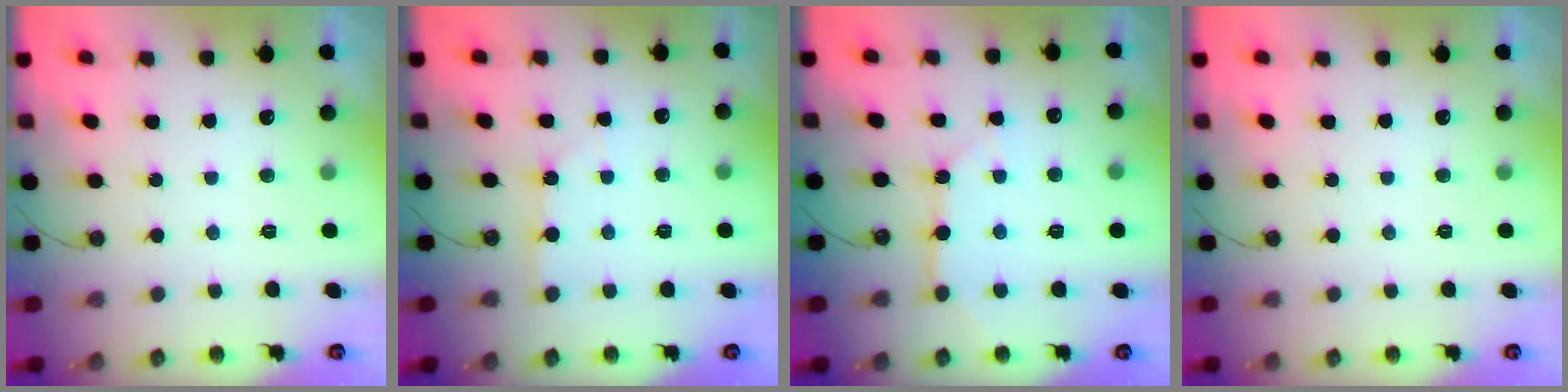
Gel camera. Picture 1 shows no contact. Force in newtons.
{"total": 1.0, "press": 1.0, "slide": 0.2}
{"total": 5.8, "press": 5.8, "slide": 0.5}
{"total": 0.0}